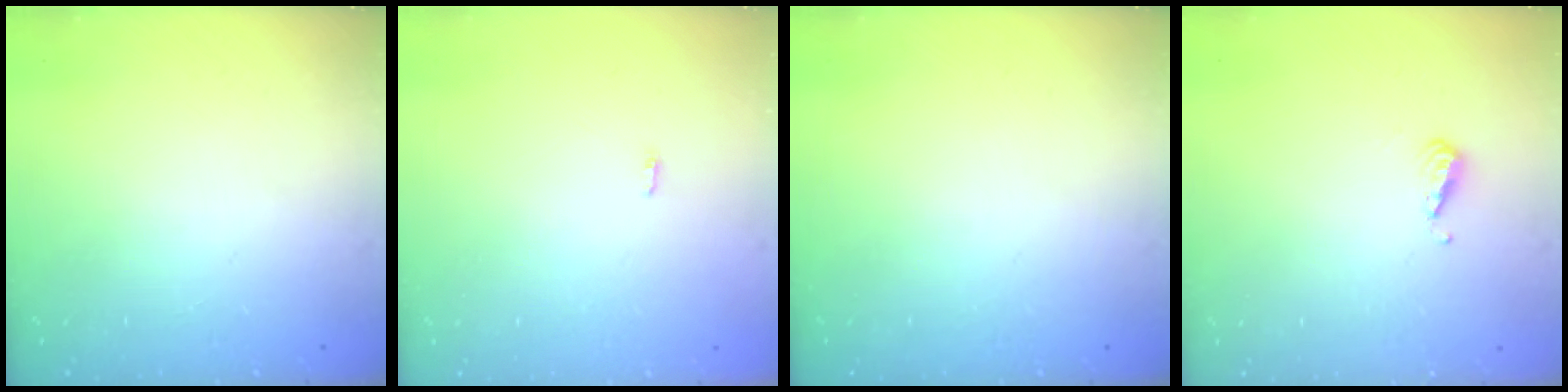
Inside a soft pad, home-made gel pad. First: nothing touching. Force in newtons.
{"total": 2.8, "press": 1.8, "slide": 2.2}
{"total": 0.0}
{"total": 4.6, "press": 4.5, "slide": 0.9}